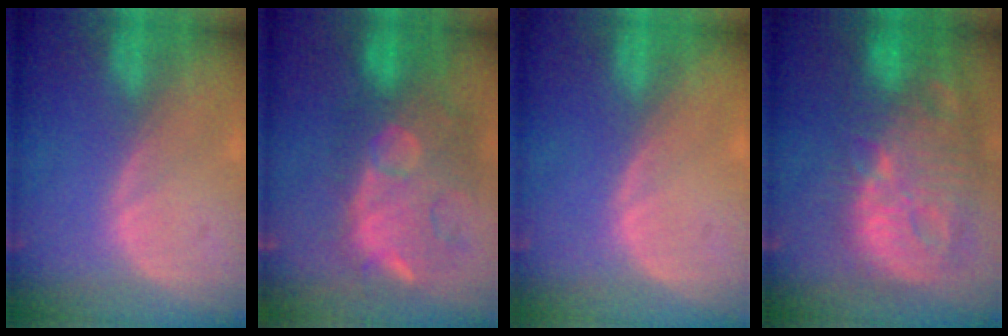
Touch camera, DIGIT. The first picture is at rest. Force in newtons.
{"total": 12.2, "press": 11.0, "slide": 5.4}
{"total": 0.0}
{"total": 14.5, "press": 12.7, "slide": 7.1}